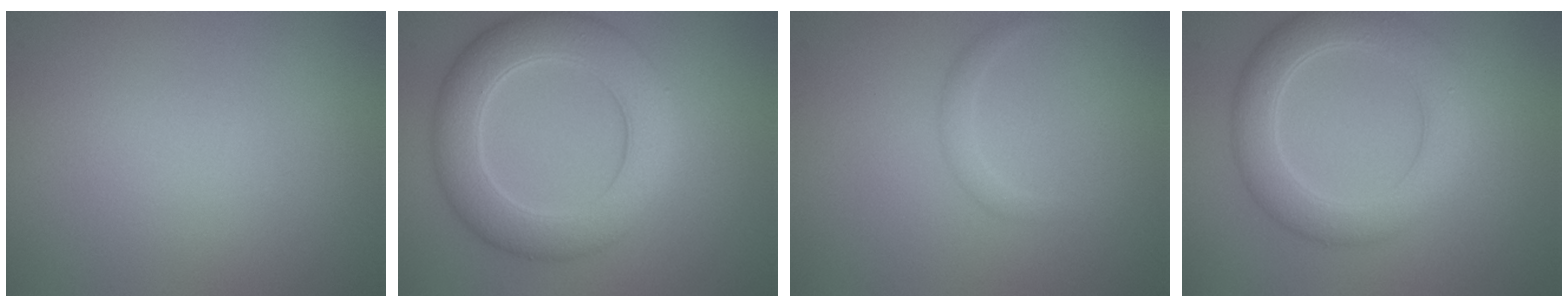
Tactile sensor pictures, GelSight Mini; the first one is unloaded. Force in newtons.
{"total": 7.1, "press": 7.1, "slide": 0.2}
{"total": 1.0, "press": 1.0, "slide": 0.1}
{"total": 5.3, "press": 5.3, "slide": 0.2}